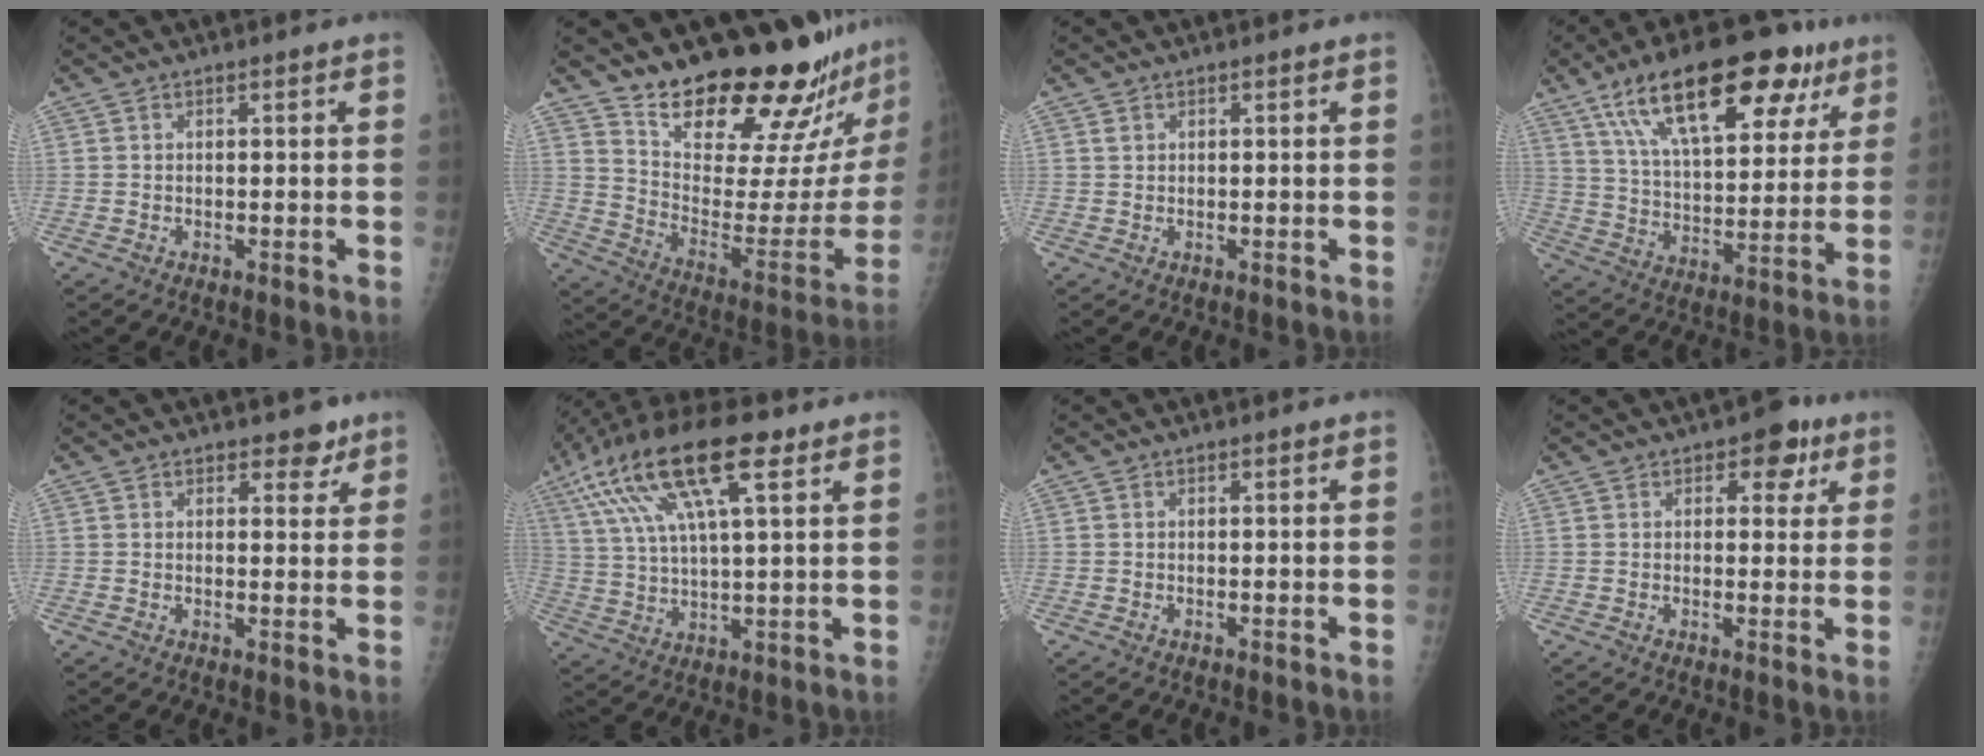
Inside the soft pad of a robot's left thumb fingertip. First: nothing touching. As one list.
[{"total": 27.3, "force": [23.3, 6.2, 12.8], "torque": [-0.160, -0.175, 0.329]}, {"total": 0.8, "force": [0.4, 0.6, 0.3], "torque": [0.001, -0.001, 0.008]}, {"total": 25.6, "force": [14.2, 10.9, 18.4], "torque": [-0.257, -0.012, 0.232]}, {"total": 3.4, "force": [2.4, 2.0, 1.4], "torque": [0.007, -0.013, 0.030]}, {"total": 19.3, "force": [9.3, 6.0, 15.8], "torque": [-0.309, 0.010, 0.165]}, {"total": 0.0}, {"total": 5.6, "force": [2.7, 3.6, 3.3], "torque": [-0.002, -0.005, 0.025]}]